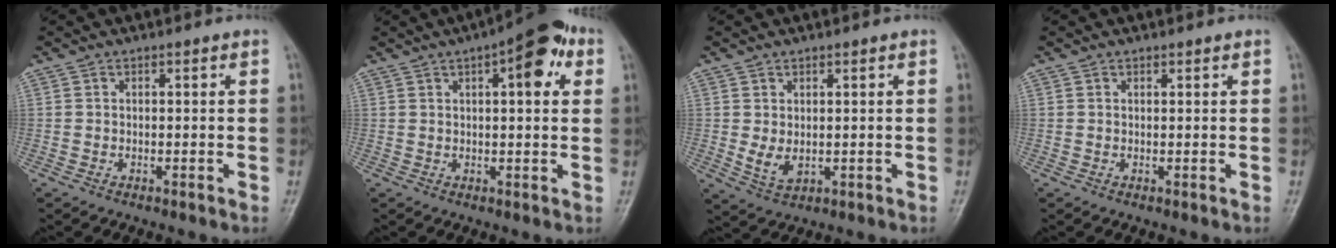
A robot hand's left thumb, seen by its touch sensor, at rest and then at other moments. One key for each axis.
{"total": 10.8, "fx": 4.2, "fy": 3.7, "fz": 9.2, "tx": -0.103, "ty": 0.008, "tz": 0.050}
{"total": 4.2, "fx": 0.6, "fy": 2.5, "fz": 3.3, "tx": -0.055, "ty": -0.012, "tz": 0.020}
{"total": 0.6, "fx": 0.5, "fy": 0.2, "fz": 0.3, "tx": -0.005, "ty": -0.003, "tz": 0.007}